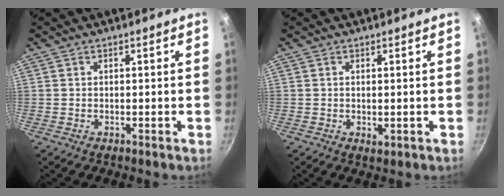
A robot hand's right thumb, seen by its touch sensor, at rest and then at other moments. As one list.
[{"total": 1.5, "force": [0.0, 0.7, 1.4], "torque": [-0.023, -0.005, 0.001]}]